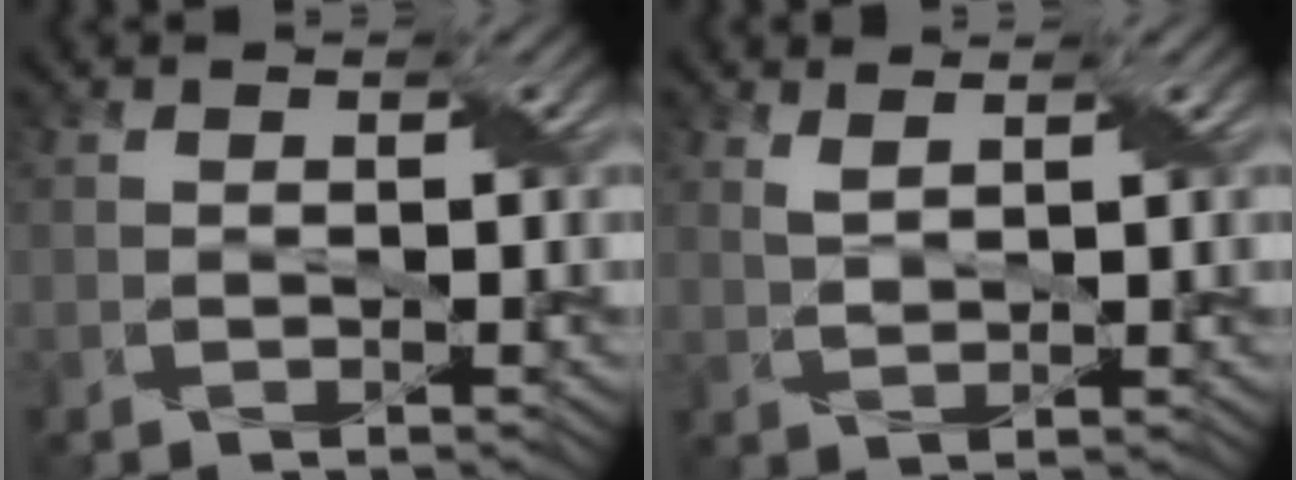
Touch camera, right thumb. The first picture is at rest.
{"total": 1.8, "force": [1.4, 0.3, 1.2], "torque": [-0.031, 0.000, 0.033]}